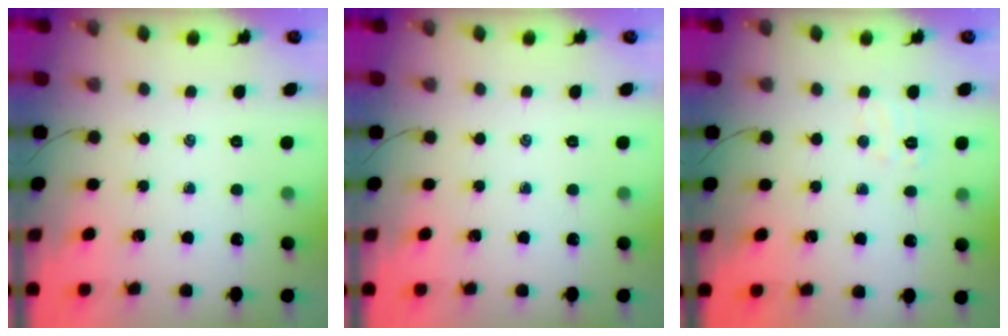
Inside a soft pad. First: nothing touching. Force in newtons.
{"total": 0.0}
{"total": 4.3, "press": 4.2, "slide": 1.0}